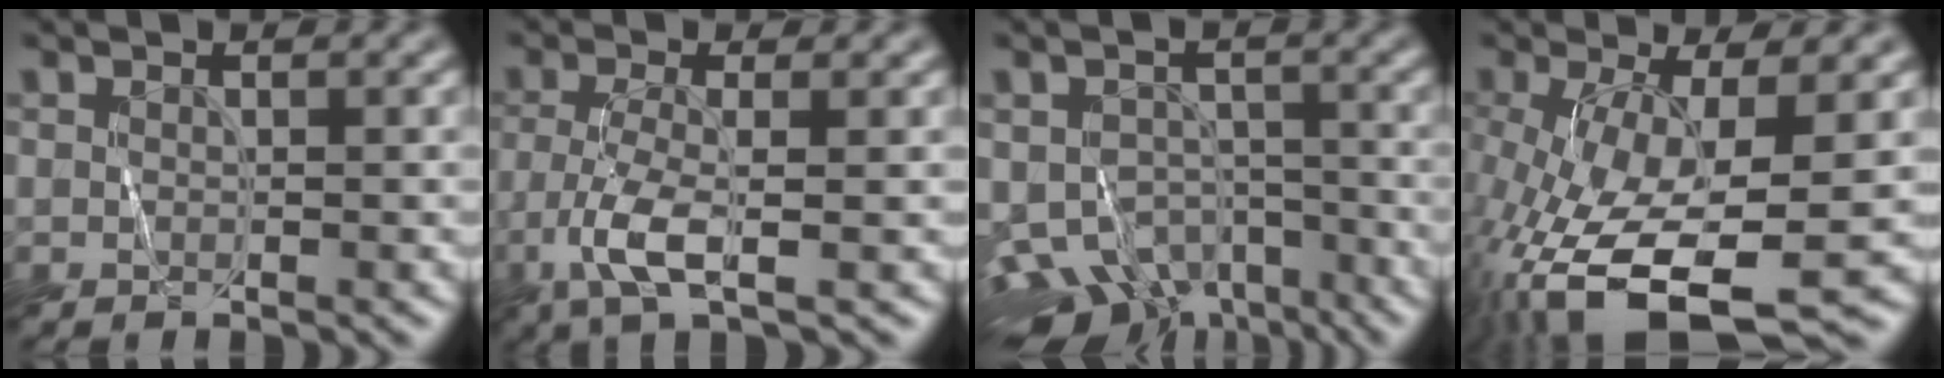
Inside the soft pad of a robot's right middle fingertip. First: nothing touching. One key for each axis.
{"total": 3.9, "fx": -1.9, "fy": 0.5, "fz": 3.4, "tx": -0.078, "ty": -0.001, "tz": -0.041}
{"total": 7.0, "fx": -4.5, "fy": 4.2, "fz": 3.4, "tx": -0.053, "ty": -0.009, "tz": -0.083}
{"total": 13.0, "fx": -5.2, "fy": 4.6, "fz": 11.1, "tx": -0.227, "ty": -0.038, "tz": -0.081}